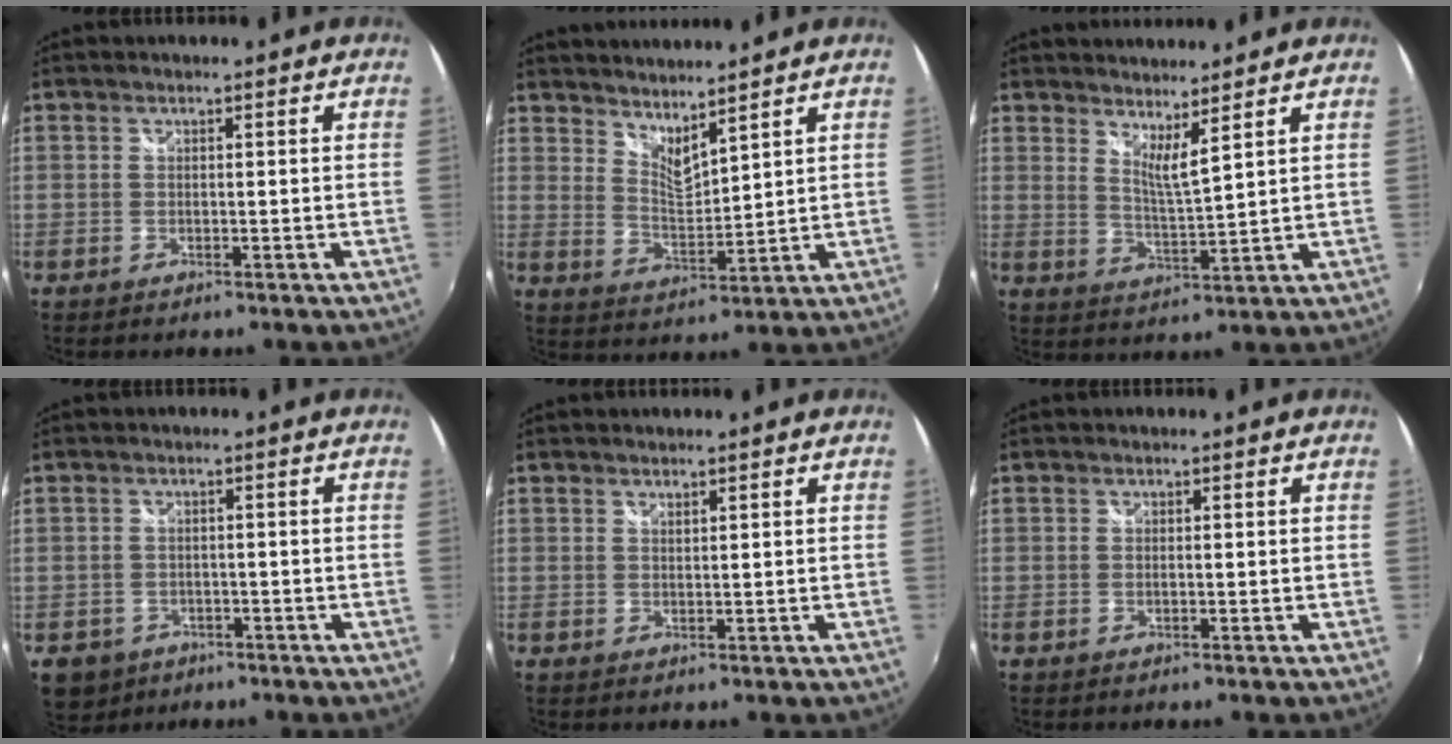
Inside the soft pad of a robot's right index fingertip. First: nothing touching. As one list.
[{"total": 6.6, "force": [5.8, 1.2, 2.9], "torque": [-0.042, -0.008, 0.103]}, {"total": 5.3, "force": [4.5, -0.2, 2.9], "torque": [-0.045, -0.012, 0.068]}, {"total": 5.5, "force": [-2.5, 4.8, 1.5], "torque": [-0.035, 0.005, -0.029]}, {"total": 0.7, "force": [0.7, 0.1, 0.2], "torque": [-0.003, 0.000, 0.012]}, {"total": 0.0}]